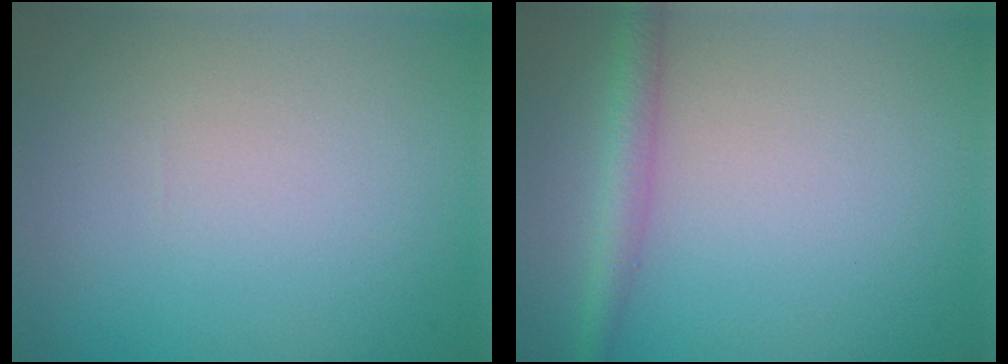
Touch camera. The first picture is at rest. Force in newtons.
{"total": 2.4, "press": 2.4, "slide": 0.2}